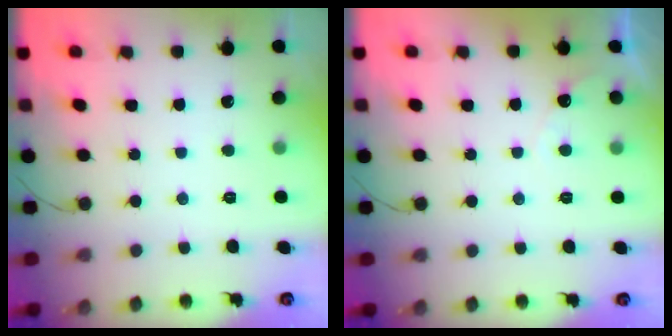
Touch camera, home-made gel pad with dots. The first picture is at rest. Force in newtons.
{"total": 2.6, "press": 2.6, "slide": 0.1}